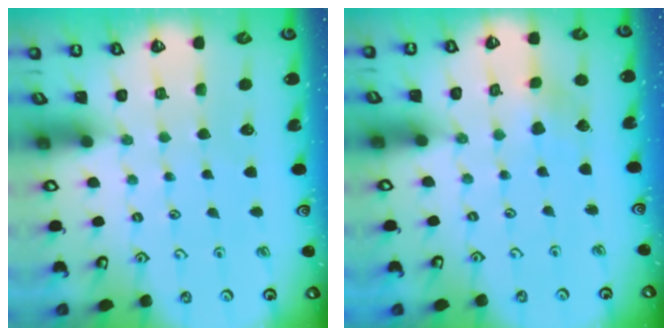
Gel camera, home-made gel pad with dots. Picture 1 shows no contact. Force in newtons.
{"total": 2.6, "press": 2.6, "slide": 0.5}